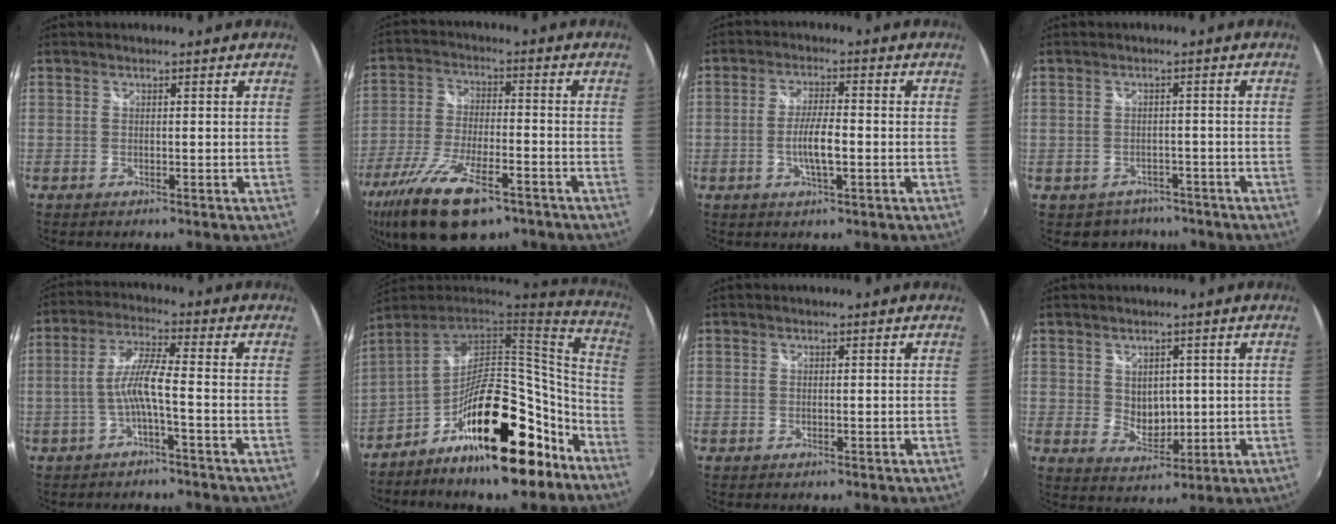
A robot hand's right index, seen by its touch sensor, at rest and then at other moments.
{"total": 18.1, "force": [-11.5, 6.5, 12.4], "torque": [-0.259, -0.052, -0.203]}
{"total": 5.8, "force": [-1.5, 1.2, 5.4], "torque": [-0.105, -0.001, -0.025]}
{"total": 5.0, "force": [-3.5, 3.6, 0.5], "torque": [-0.019, 0.017, -0.045]}
{"total": 6.8, "force": [-2.1, 0.7, 6.4], "torque": [-0.144, 0.011, -0.036]}
{"total": 23.1, "force": [-12.1, 8.9, 17.5], "torque": [-0.261, 0.025, -0.189]}
{"total": 0.0}
{"total": 5.0, "force": [1.1, 4.0, 2.8], "torque": [-0.041, -0.004, 0.029]}